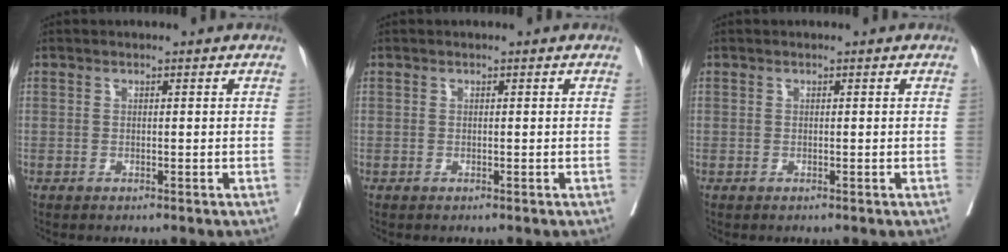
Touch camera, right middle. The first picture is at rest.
{"total": 0.0}
{"total": 0.0}